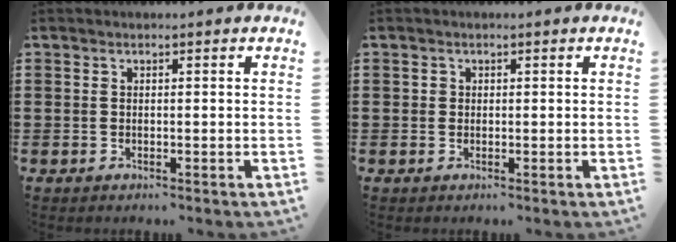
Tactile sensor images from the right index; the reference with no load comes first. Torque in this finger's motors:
{"motor_torque": [-0.11, 0.11, 0.04, 0.00]}